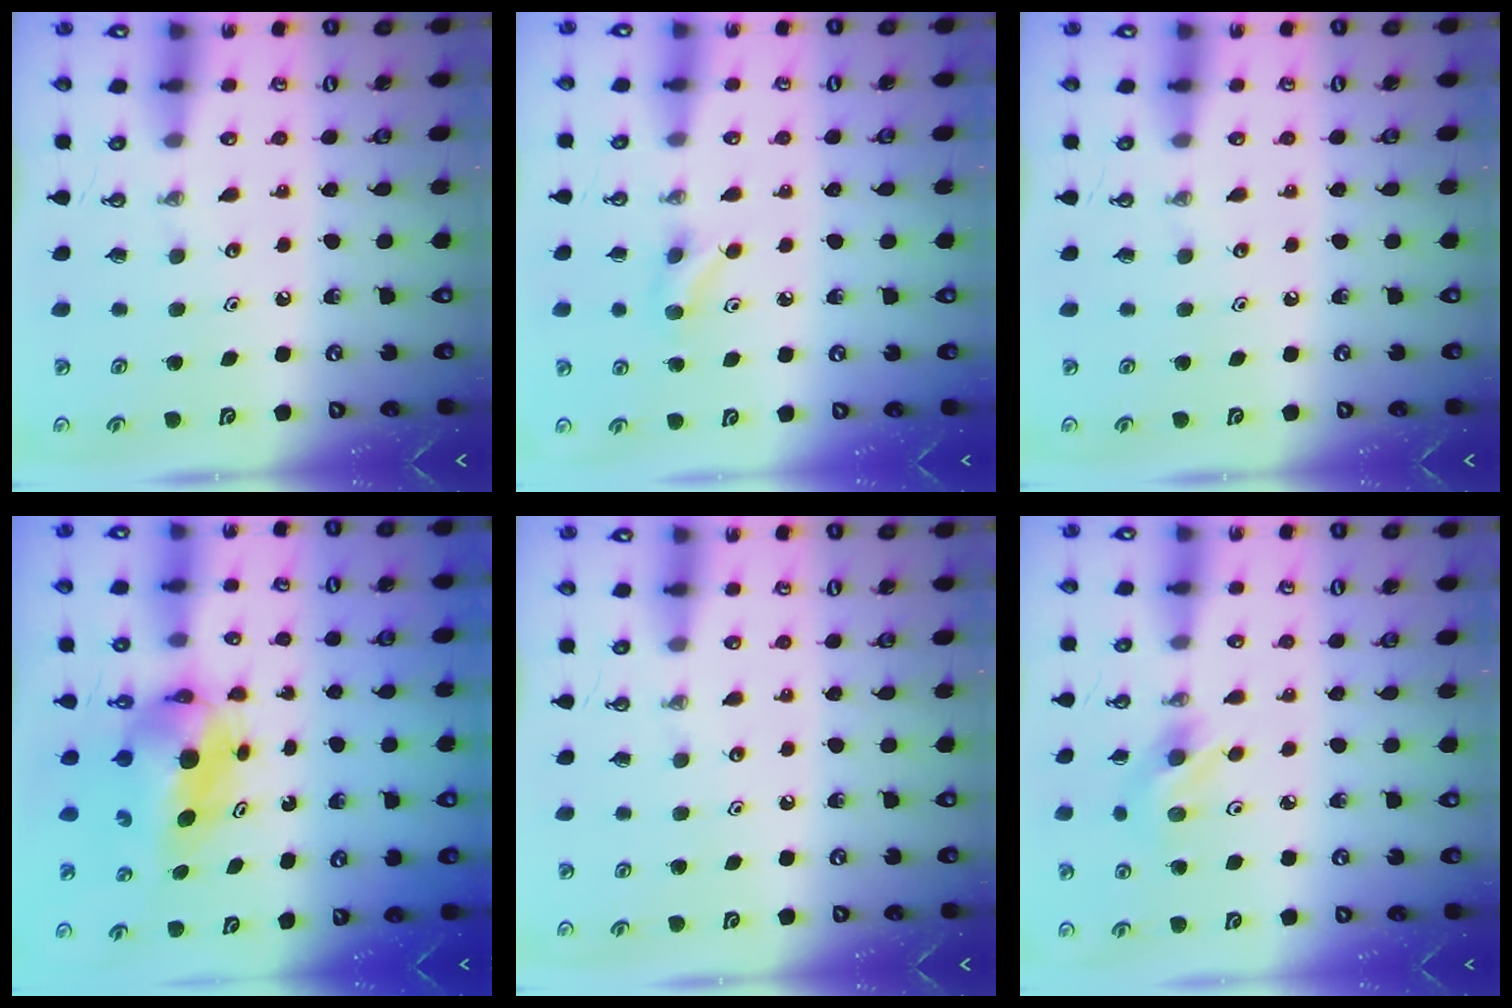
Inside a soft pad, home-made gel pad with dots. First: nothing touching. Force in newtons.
{"total": 5.4, "press": 5.3, "slide": 0.9}
{"total": 0.0}
{"total": 6.2, "press": 6.1, "slide": 1.2}
{"total": 0.0}
{"total": 5.4, "press": 5.4, "slide": 0.7}